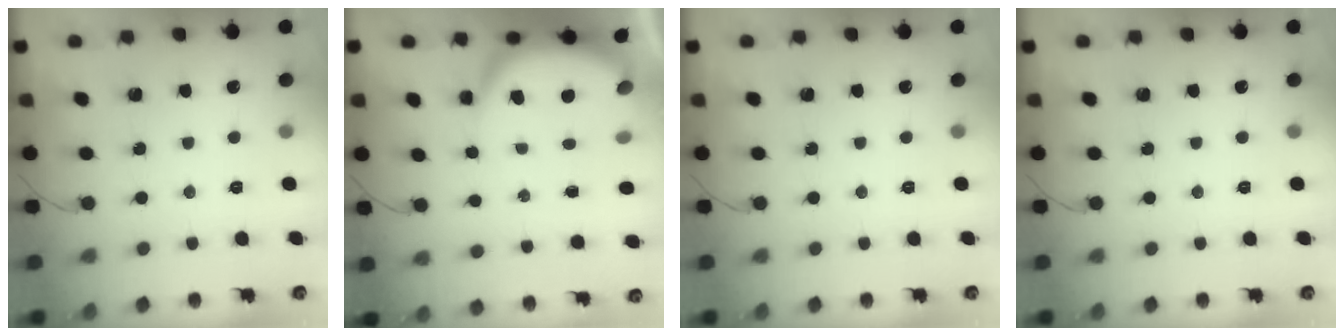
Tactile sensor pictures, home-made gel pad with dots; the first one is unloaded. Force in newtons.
{"total": 6.2, "press": 6.2, "slide": 0.6}
{"total": 0.0}
{"total": 0.0}